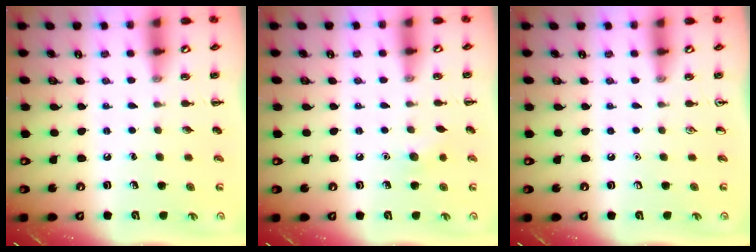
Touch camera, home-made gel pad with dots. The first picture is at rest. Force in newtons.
{"total": 5.2, "press": 5.0, "slide": 1.3}
{"total": 0.0}